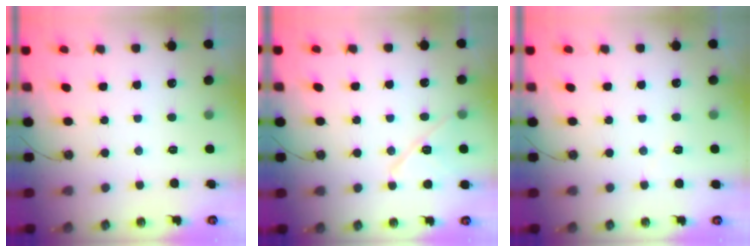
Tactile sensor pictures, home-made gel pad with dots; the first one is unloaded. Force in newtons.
{"total": 10.7, "press": 10.6, "slide": 0.5}
{"total": 2.9, "press": 1.9, "slide": 2.2}